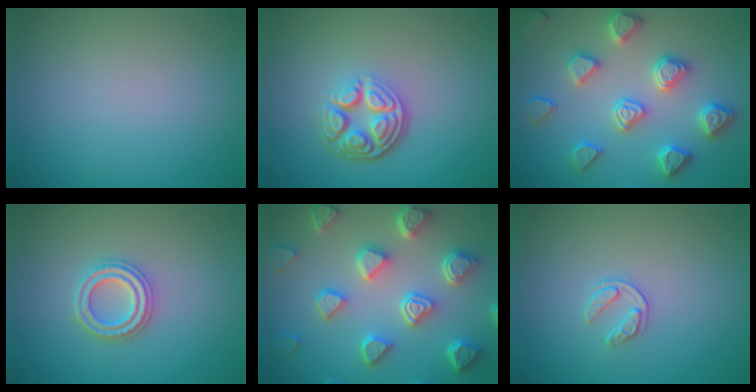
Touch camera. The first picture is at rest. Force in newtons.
{"total": 4.9, "press": 3.5, "slide": 3.4}
{"total": 4.7, "press": 4.6, "slide": 0.6}
{"total": 2.7, "press": 2.6, "slide": 0.7}
{"total": 7.3, "press": 5.8, "slide": 4.4}
{"total": 1.6, "press": 1.0, "slide": 1.2}